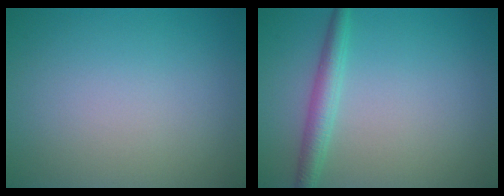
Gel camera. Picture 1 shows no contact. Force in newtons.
{"total": 2.4, "press": 2.4, "slide": 0.1}